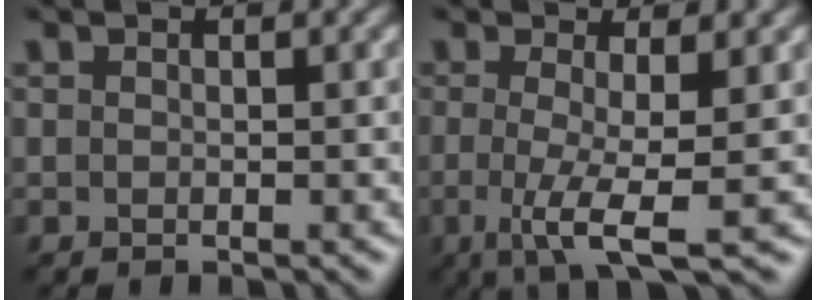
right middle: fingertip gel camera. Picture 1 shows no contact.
{"total": 5.0, "force": [-0.6, 1.0, 4.9], "torque": [-0.087, -0.013, -0.013]}